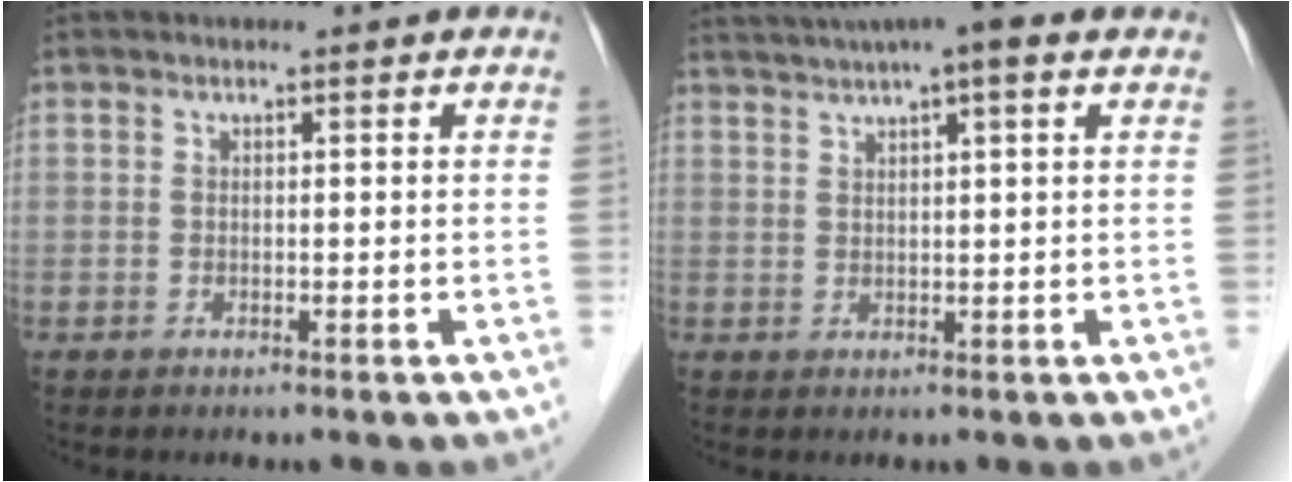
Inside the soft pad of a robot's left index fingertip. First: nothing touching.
{"total": 9.5, "force": [6.7, 1.0, 6.7], "torque": [-0.110, 0.035, 0.093]}